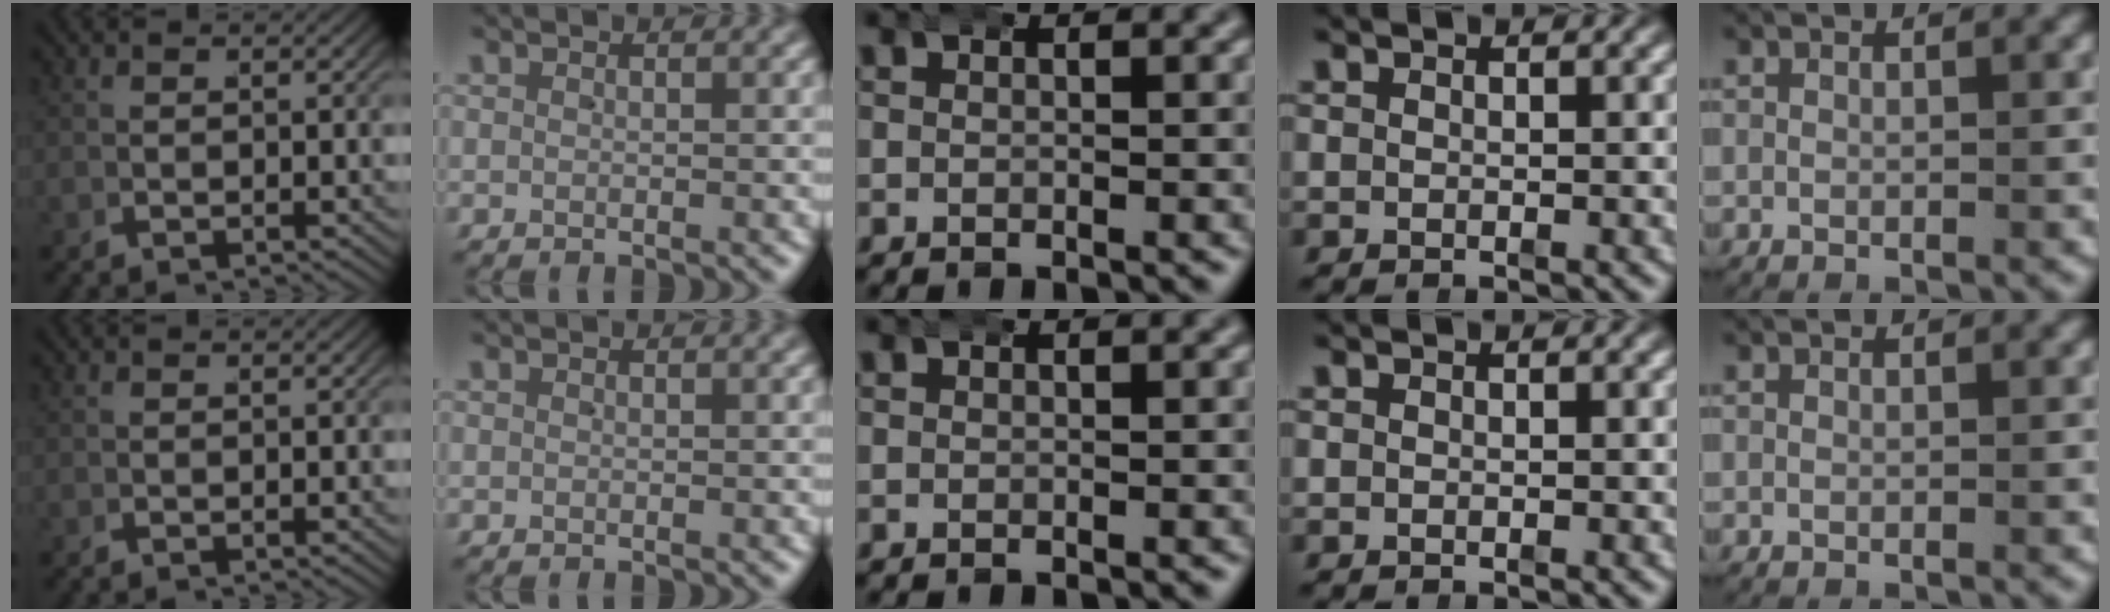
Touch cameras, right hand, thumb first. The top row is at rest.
{}